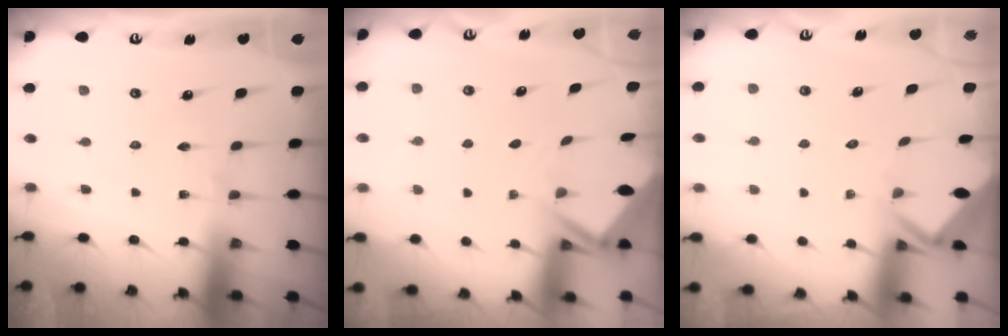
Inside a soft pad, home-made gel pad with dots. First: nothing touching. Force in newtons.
{"total": 3.1, "press": 3.1, "slide": 0.3}
{"total": 2.8, "press": 2.8, "slide": 0.2}